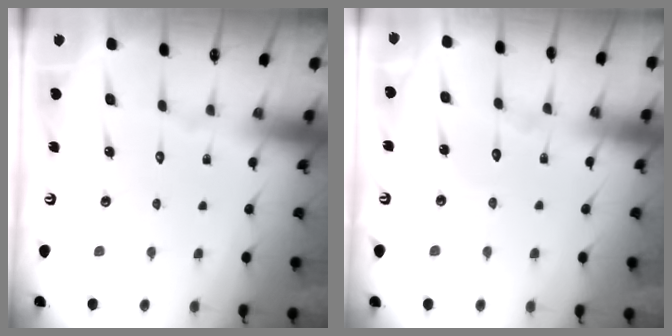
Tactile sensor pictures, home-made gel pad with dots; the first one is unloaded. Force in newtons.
{"total": 5.1, "press": 5.1, "slide": 0.3}